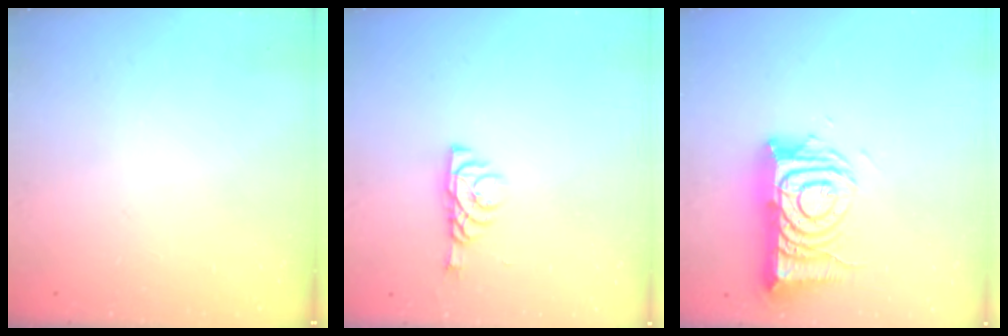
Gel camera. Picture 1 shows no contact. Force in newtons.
{"total": 6.0, "press": 6.0, "slide": 0.7}
{"total": 14.2, "press": 14.1, "slide": 1.2}